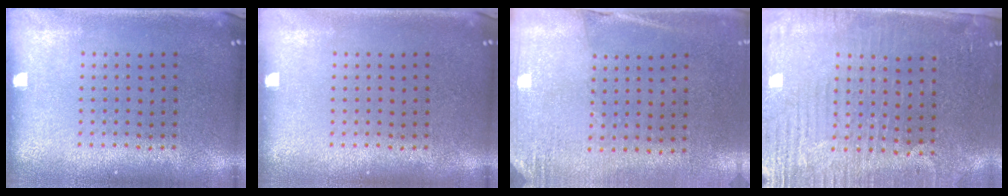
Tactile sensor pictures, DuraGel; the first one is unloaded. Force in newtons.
{"total": 0.0}
{"total": 2.6, "press": 2.3, "slide": 1.2}
{"total": 3.4, "press": 3.1, "slide": 1.3}